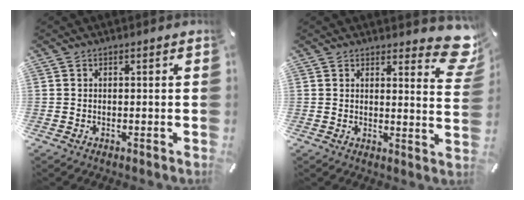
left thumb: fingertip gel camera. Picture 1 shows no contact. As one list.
[{"total": 9.3, "force": [6.6, 3.8, 5.3], "torque": [-0.047, -0.053, 0.112]}]